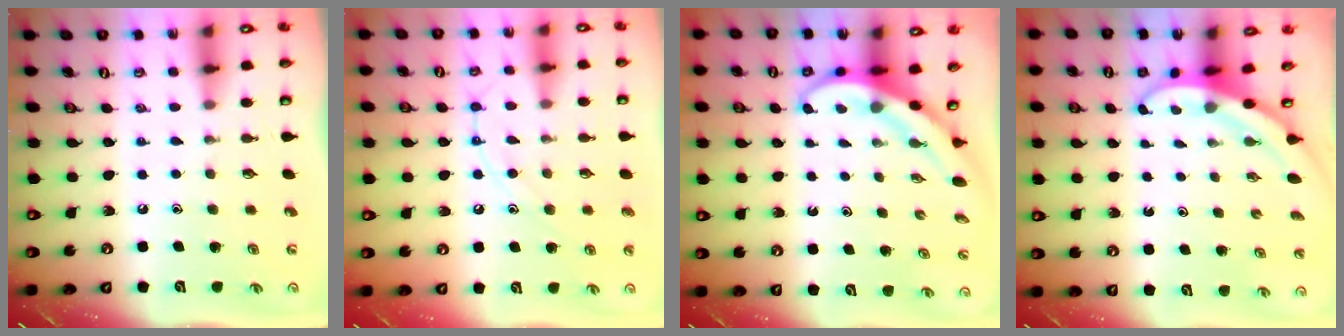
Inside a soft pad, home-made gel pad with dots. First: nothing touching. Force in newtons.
{"total": 10.8, "press": 10.7, "slide": 0.9}
{"total": 3.8, "press": 3.8, "slide": 0.6}
{"total": 3.4, "press": 3.4, "slide": 0.1}